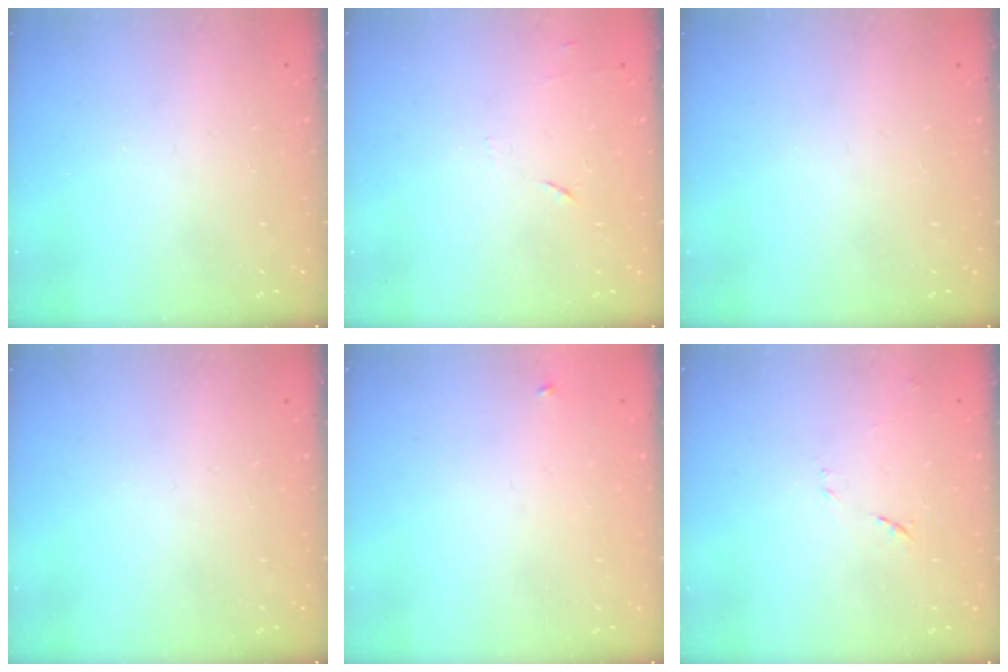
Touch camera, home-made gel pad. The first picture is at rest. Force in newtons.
{"total": 4.3, "press": 4.3, "slide": 0.6}
{"total": 0.0}
{"total": 0.0}
{"total": 2.3, "press": 2.3, "slide": 0.2}
{"total": 7.1, "press": 7.1, "slide": 0.6}